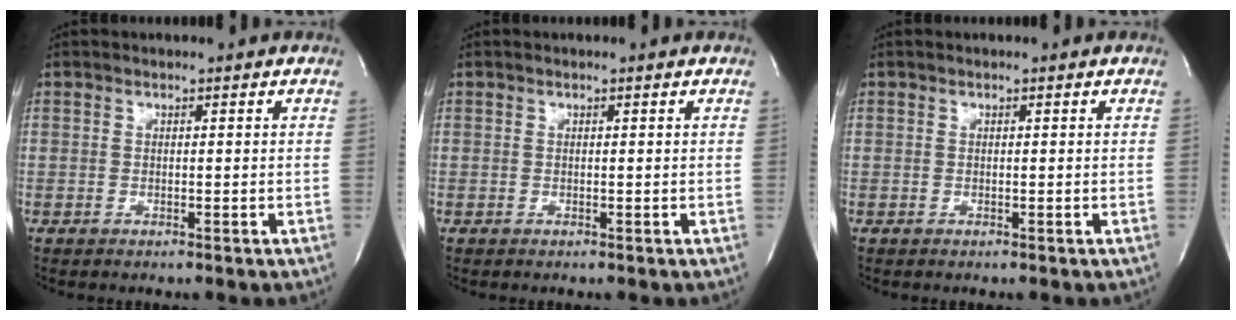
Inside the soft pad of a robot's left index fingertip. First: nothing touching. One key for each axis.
{"total": 0.0}
{"total": 0.0}